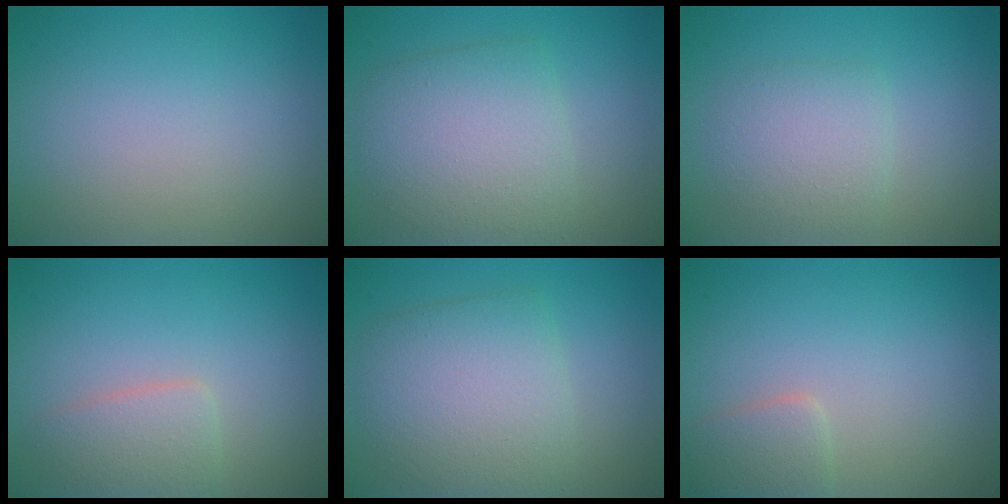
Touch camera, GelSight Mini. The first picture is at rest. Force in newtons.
{"total": 5.9, "press": 5.9, "slide": 0.2}
{"total": 2.9, "press": 2.9, "slide": 0.1}
{"total": 2.4, "press": 2.4, "slide": 0.1}
{"total": 5.9, "press": 5.9, "slide": 0.2}
{"total": 1.9, "press": 1.9, "slide": 0.1}